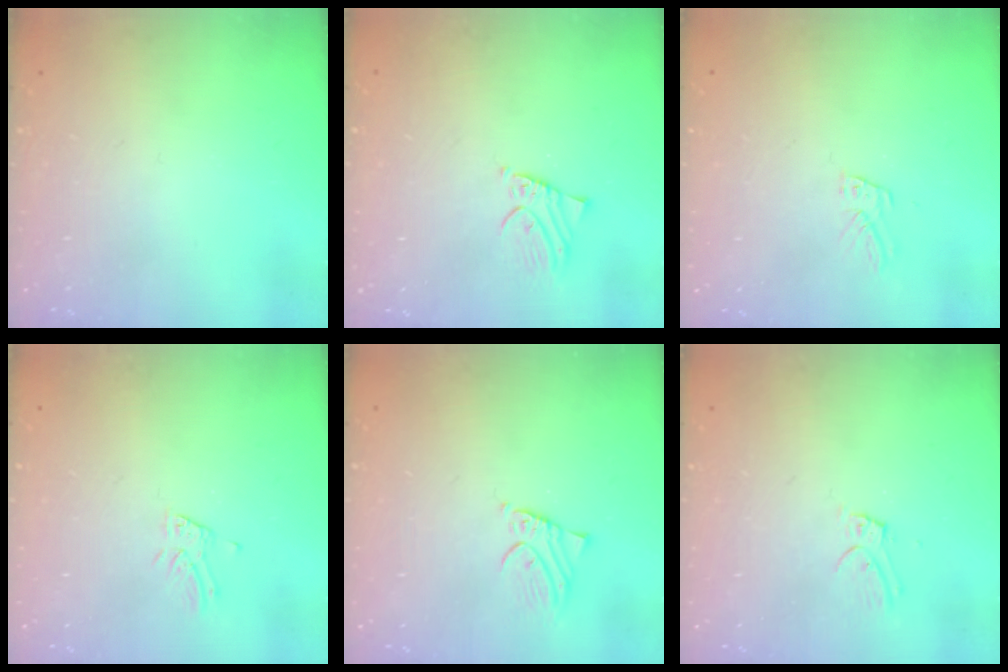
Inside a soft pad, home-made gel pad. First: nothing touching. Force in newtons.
{"total": 1.9, "press": 1.9, "slide": 0.1}
{"total": 5.6, "press": 5.6, "slide": 0.5}
{"total": 2.4, "press": 2.4, "slide": 0.3}
{"total": 2.1, "press": 2.1, "slide": 0.1}
{"total": 5.1, "press": 5.1, "slide": 0.4}